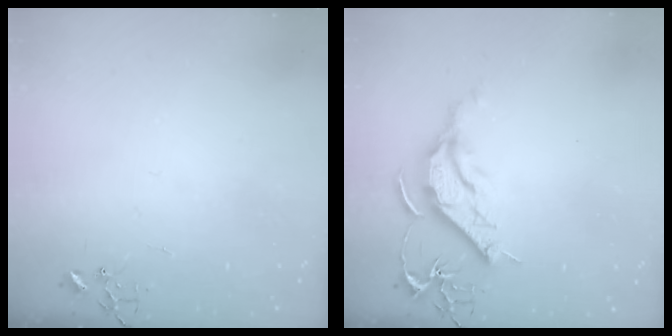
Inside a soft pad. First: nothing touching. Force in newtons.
{"total": 12.1, "press": 12.0, "slide": 1.4}